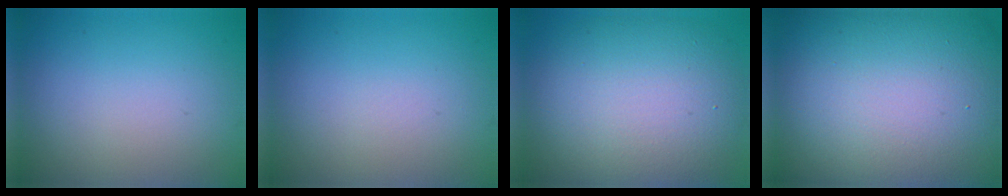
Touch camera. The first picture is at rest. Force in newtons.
{"total": 0.0}
{"total": 11.8, "press": 11.8, "slide": 0.5}
{"total": 25.8, "press": 25.8, "slide": 1.0}